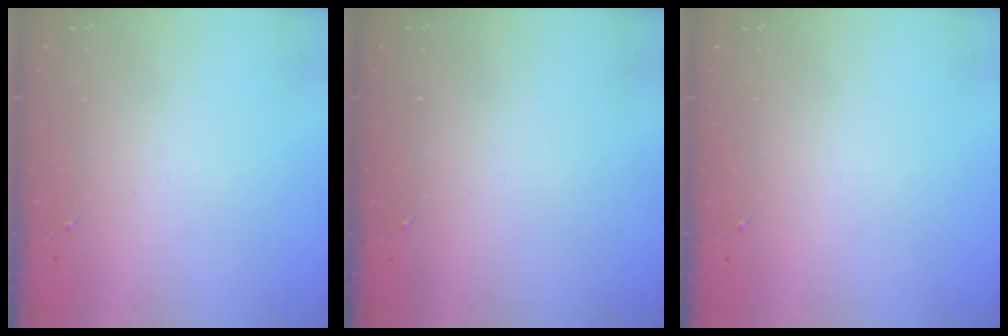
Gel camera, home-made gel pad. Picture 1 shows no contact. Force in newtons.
{"total": 0.0}
{"total": 0.0}